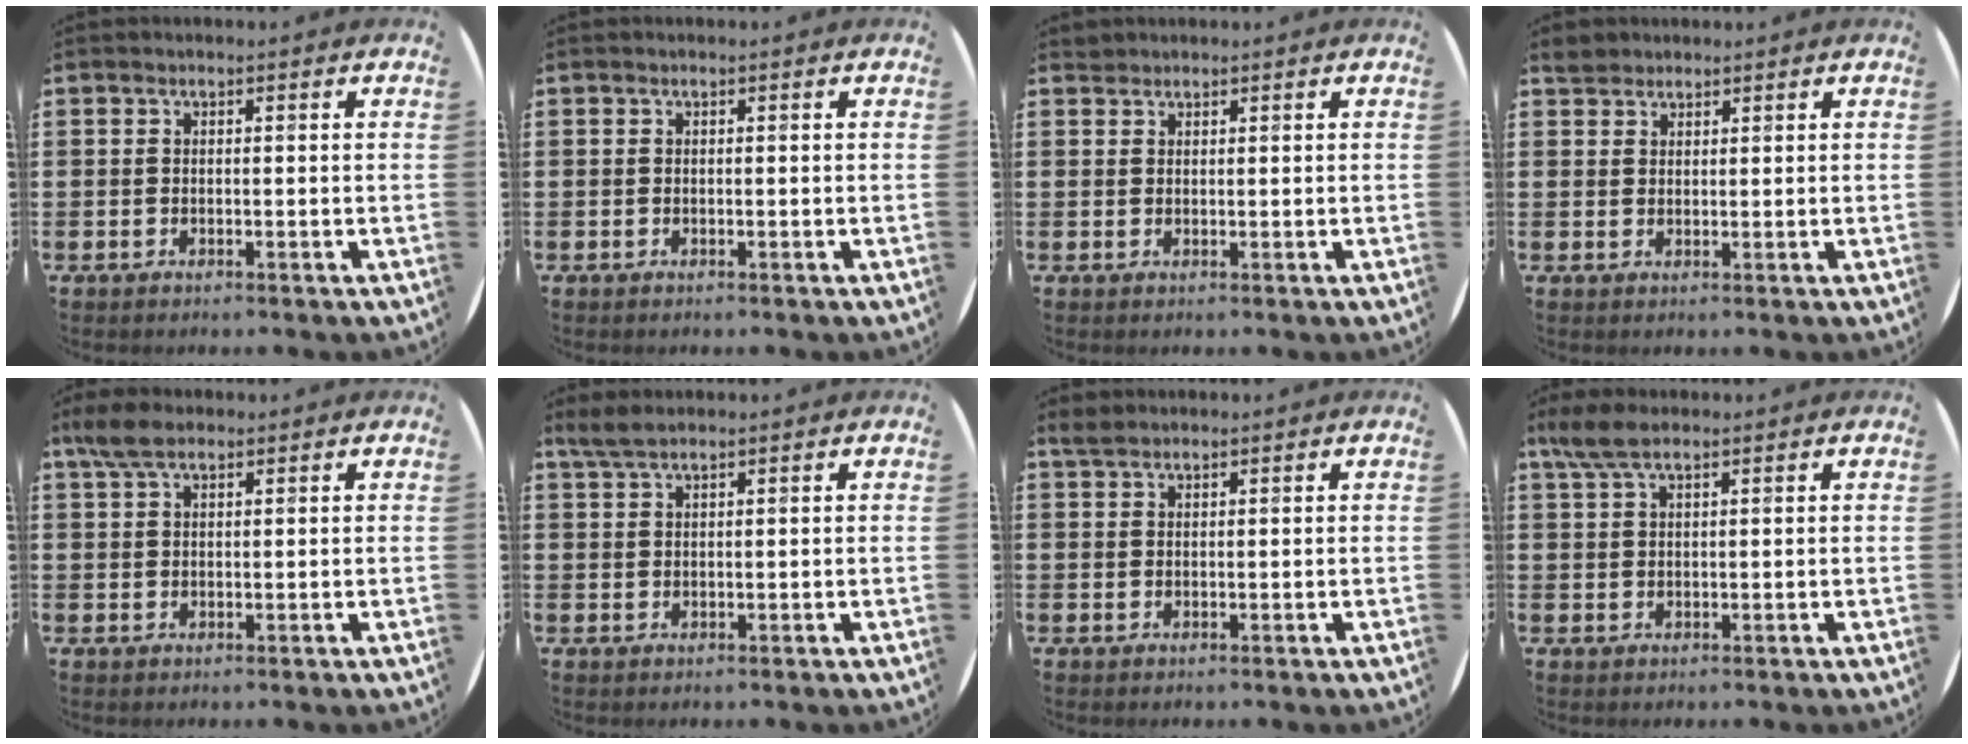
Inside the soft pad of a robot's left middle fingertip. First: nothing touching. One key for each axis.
{"total": 0.0}
{"total": 0.9, "fx": 0.9, "fy": 0.2, "fz": -0.1, "tx": 0.000, "ty": 0.002, "tz": 0.017}
{"total": 2.1, "fx": 2.0, "fy": 0.9, "fz": 0.0, "tx": 0.003, "ty": 0.002, "tz": 0.038}
{"total": 3.7, "fx": 2.7, "fy": 1.5, "fz": 2.1, "tx": -0.039, "ty": 0.003, "tz": 0.048}
{"total": 2.4, "fx": 2.0, "fy": 0.5, "fz": 1.2, "tx": -0.027, "ty": 0.005, "tz": 0.037}
{"total": 1.6, "fx": 1.5, "fy": 0.5, "fz": 0.5, "tx": -0.004, "ty": 0.001, "tz": 0.026}
{"total": 3.8, "fx": 2.6, "fy": 1.2, "fz": 2.4, "tx": -0.053, "ty": 0.005, "tz": 0.049}